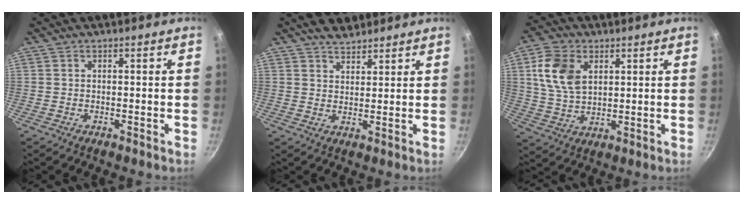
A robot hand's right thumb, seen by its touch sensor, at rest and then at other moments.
{"total": 5.2, "force": [4.3, 2.4, 1.4], "torque": [-0.002, -0.016, 0.073]}
{"total": 10.6, "force": [3.5, 7.1, 7.1], "torque": [-0.120, -0.010, 0.069]}